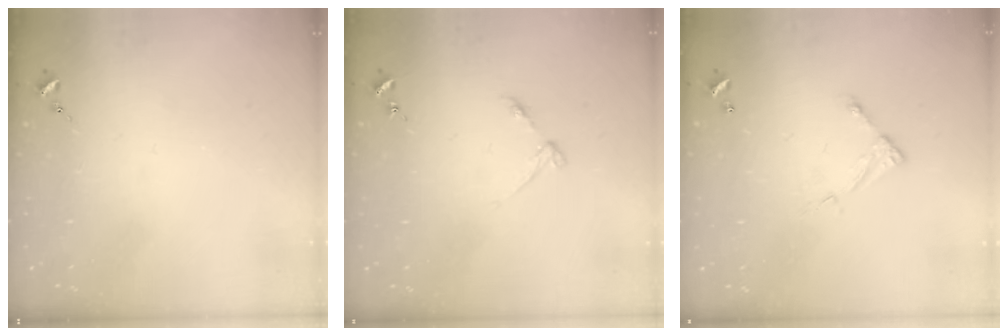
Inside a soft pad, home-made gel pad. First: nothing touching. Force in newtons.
{"total": 3.4, "press": 3.4, "slide": 0.4}
{"total": 5.3, "press": 5.3, "slide": 0.4}